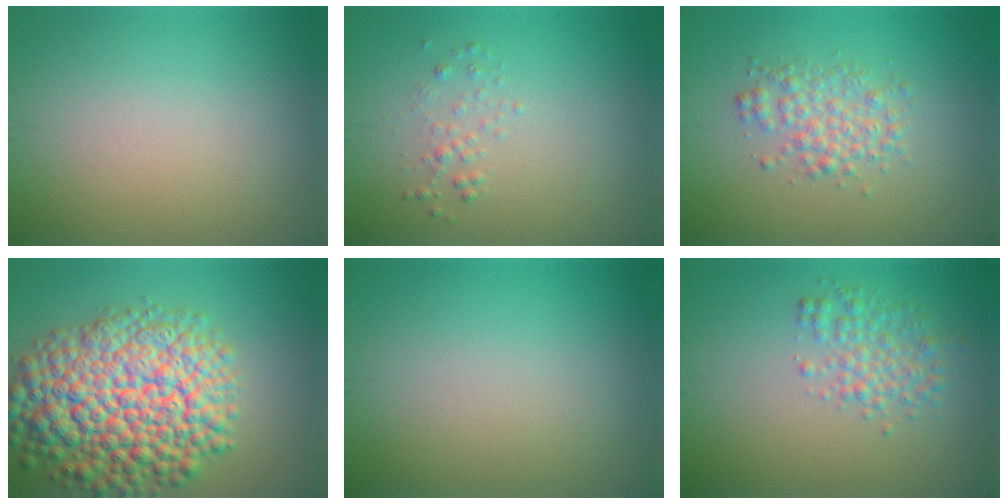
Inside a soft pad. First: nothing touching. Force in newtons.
{"total": 1.0, "press": 1.0, "slide": 0.0}
{"total": 2.7, "press": 2.7, "slide": 0.0}
{"total": 12.4, "press": 12.4, "slide": 0.5}
{"total": 0.0}
{"total": 3.0, "press": 3.0, "slide": 0.1}